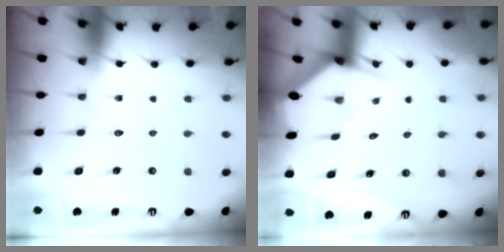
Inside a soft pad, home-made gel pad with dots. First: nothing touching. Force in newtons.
{"total": 2.8, "press": 2.8, "slide": 0.3}